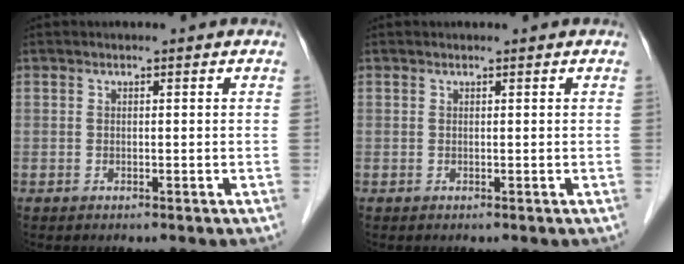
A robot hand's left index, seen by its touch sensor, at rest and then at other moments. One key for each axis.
{"total": 0.0}